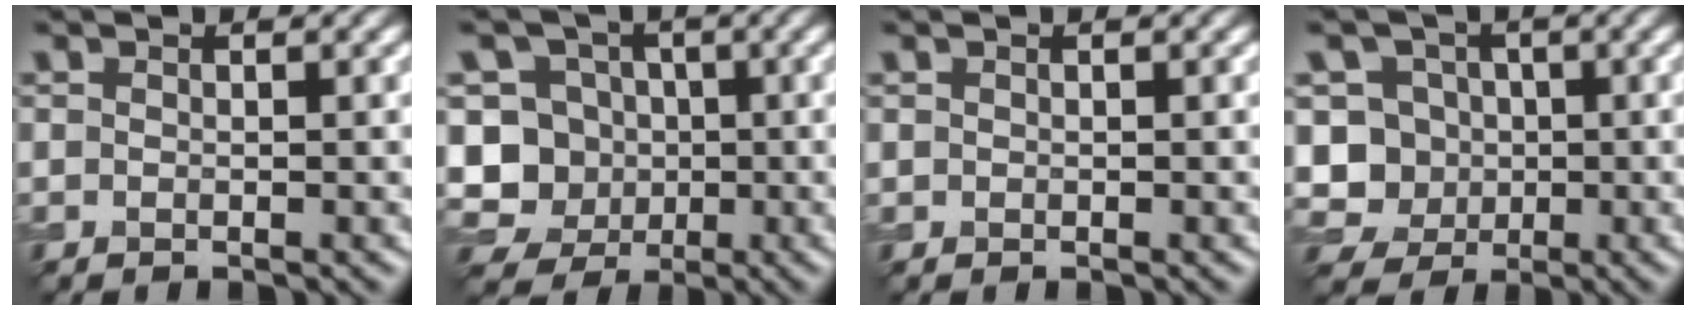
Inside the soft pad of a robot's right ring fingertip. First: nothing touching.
{"total": 9.4, "force": [-1.1, 8.9, 2.7], "torque": [-0.062, 0.020, -0.048]}
{"total": 0.0}
{"total": 6.4, "force": [-0.2, 6.0, 2.1], "torque": [-0.036, 0.026, -0.027]}